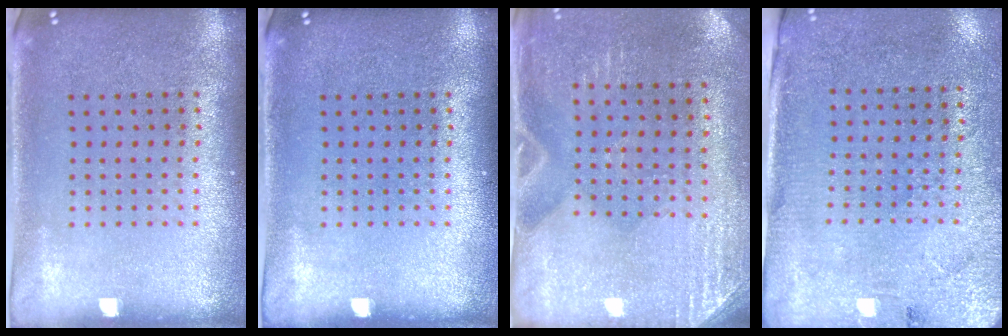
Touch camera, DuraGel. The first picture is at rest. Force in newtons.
{"total": 0.0}
{"total": 2.8, "press": 2.5, "slide": 1.3}
{"total": 2.7, "press": 2.4, "slide": 1.3}